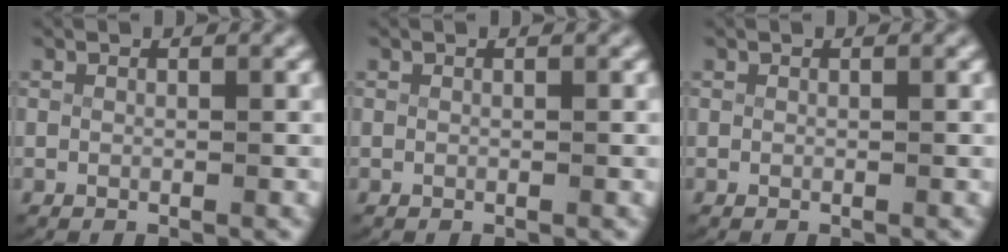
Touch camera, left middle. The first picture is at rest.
{"total": 0.0}
{"total": 0.0}